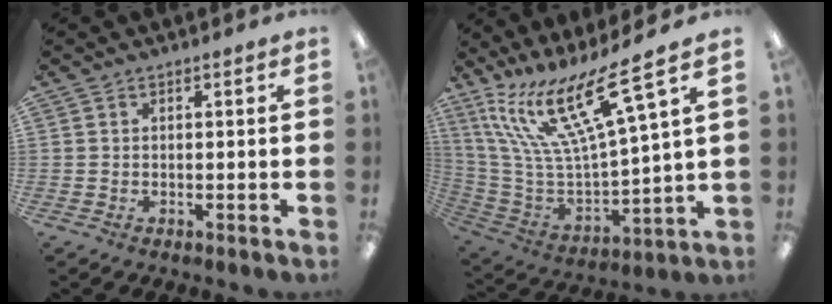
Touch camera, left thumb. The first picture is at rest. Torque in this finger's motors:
{"motor_torque": [0.87, -0.24, 1.72, -1.05, 0.40]}